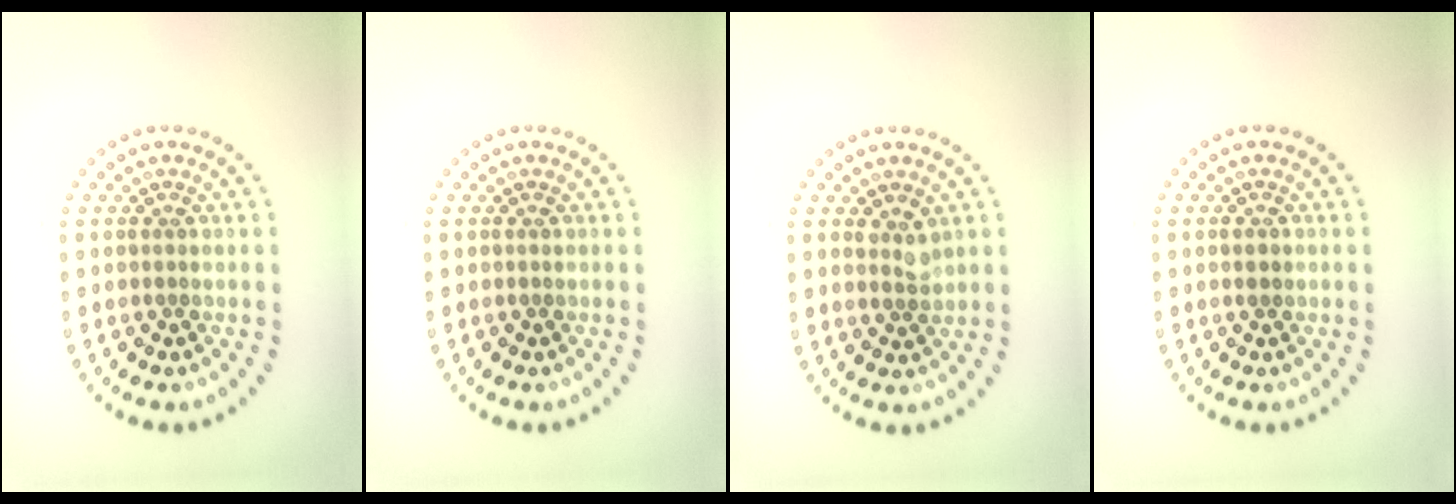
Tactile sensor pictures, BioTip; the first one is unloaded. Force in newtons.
{"total": 0.0}
{"total": 1.5, "press": 1.3, "slide": 0.9}
{"total": 0.9, "press": 0.9, "slide": 0.0}